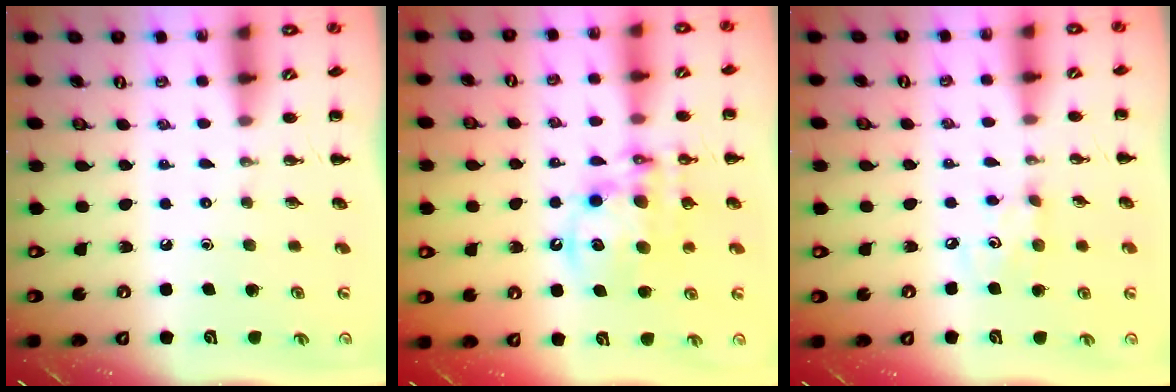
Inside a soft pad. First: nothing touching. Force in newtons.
{"total": 13.2, "press": 12.8, "slide": 3.3}
{"total": 4.1, "press": 4.0, "slide": 0.6}